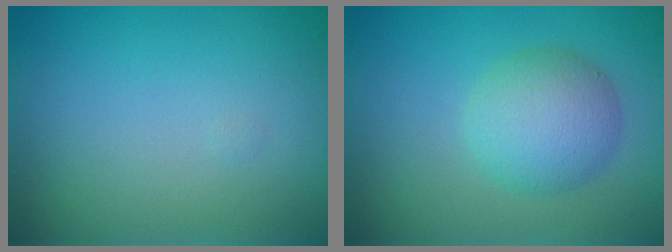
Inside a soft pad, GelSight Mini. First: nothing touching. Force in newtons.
{"total": 4.4, "press": 4.4, "slide": 0.2}